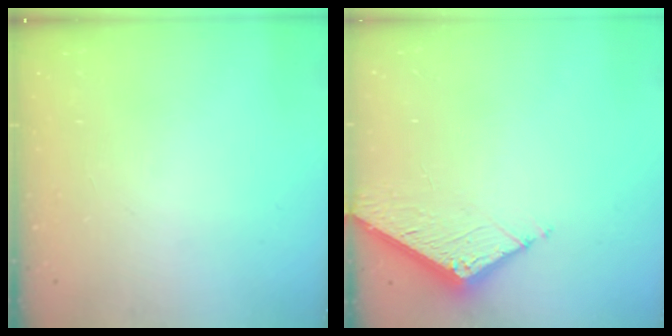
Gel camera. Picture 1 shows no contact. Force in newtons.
{"total": 6.7, "press": 6.7, "slide": 0.2}